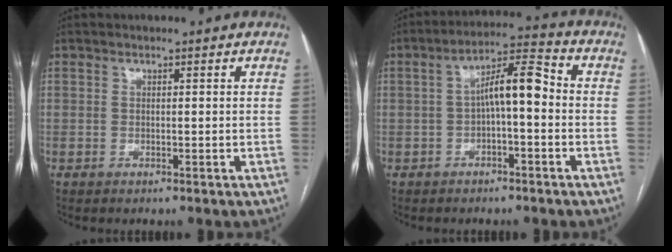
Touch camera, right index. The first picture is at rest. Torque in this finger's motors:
{"motor_torque": [1.22, -0.03, 0.46, 0.13]}